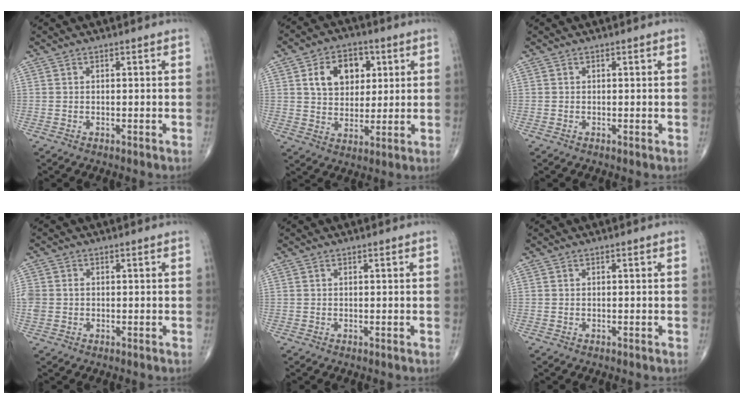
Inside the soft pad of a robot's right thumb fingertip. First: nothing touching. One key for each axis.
{"total": 11.1, "fx": 3.6, "fy": 8.0, "fz": 6.8, "tx": -0.072, "ty": -0.007, "tz": 0.061}
{"total": 0.0}
{"total": 3.8, "fx": 0.0, "fy": 3.1, "fz": 2.0, "tx": -0.051, "ty": 0.008, "tz": 0.004}
{"total": 0.0}
{"total": 0.0}